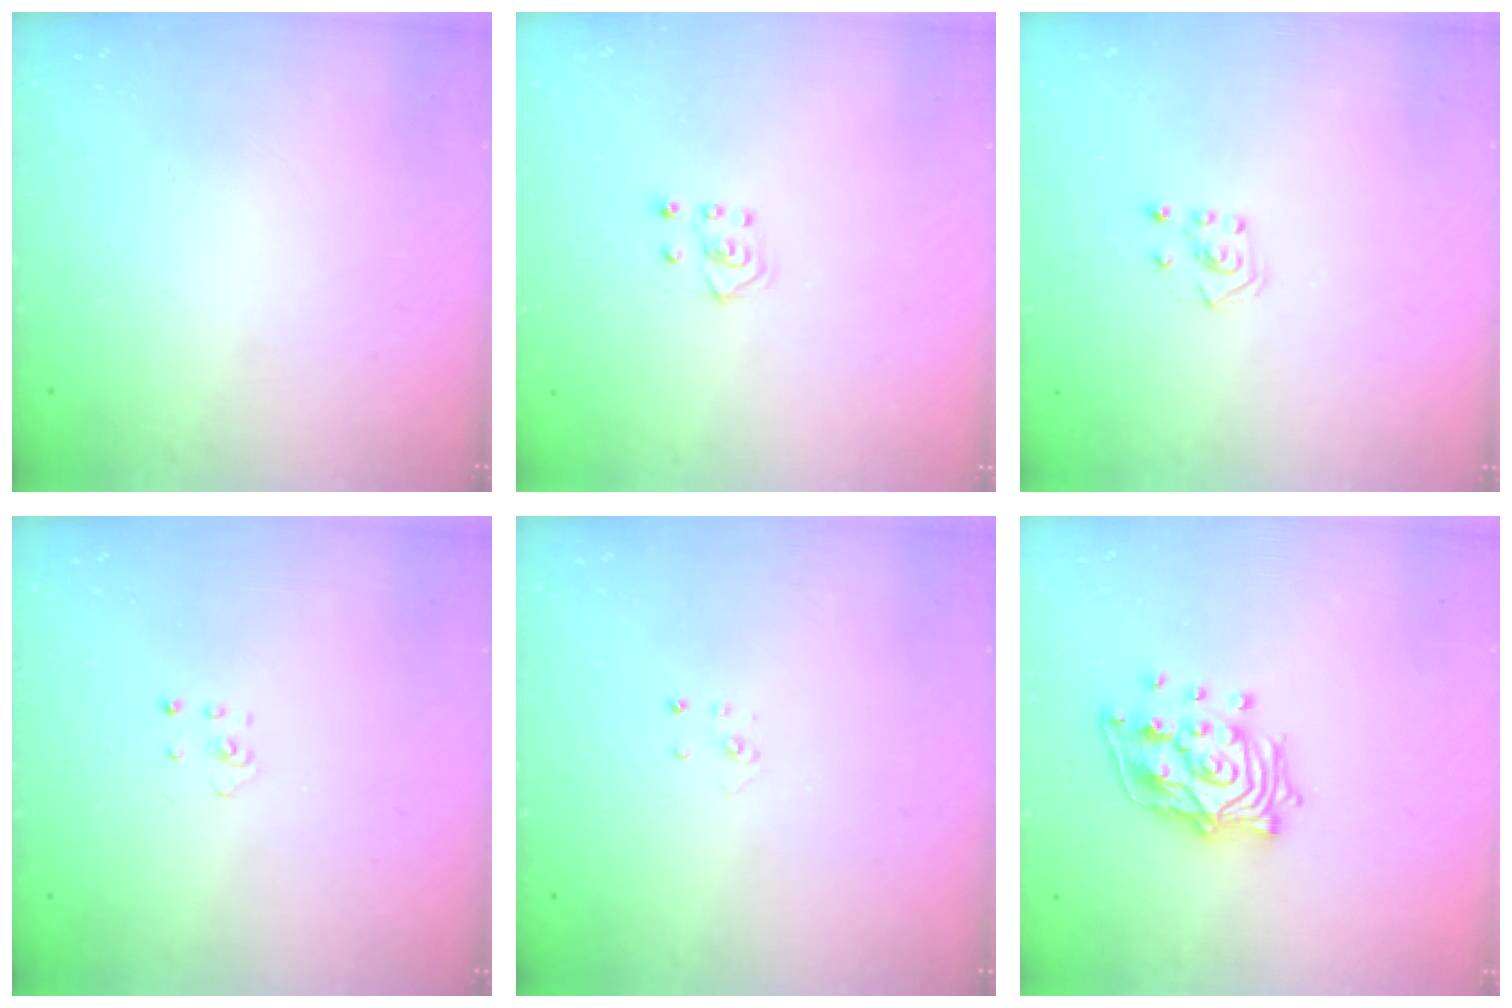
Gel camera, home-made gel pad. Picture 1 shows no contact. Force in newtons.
{"total": 3.6, "press": 3.6, "slide": 0.6}
{"total": 2.8, "press": 2.7, "slide": 0.5}
{"total": 1.9, "press": 1.9, "slide": 0.1}
{"total": 1.9, "press": 1.9, "slide": 0.2}
{"total": 13.8, "press": 13.7, "slide": 1.6}